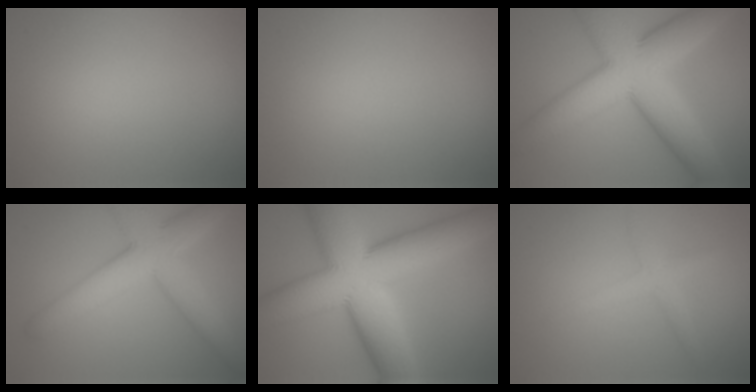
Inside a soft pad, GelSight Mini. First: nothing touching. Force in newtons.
{"total": 0.0}
{"total": 11.8, "press": 11.8, "slide": 0.0}
{"total": 7.0, "press": 7.0, "slide": 0.1}
{"total": 14.4, "press": 14.4, "slide": 0.3}
{"total": 2.0, "press": 2.0, "slide": 0.1}